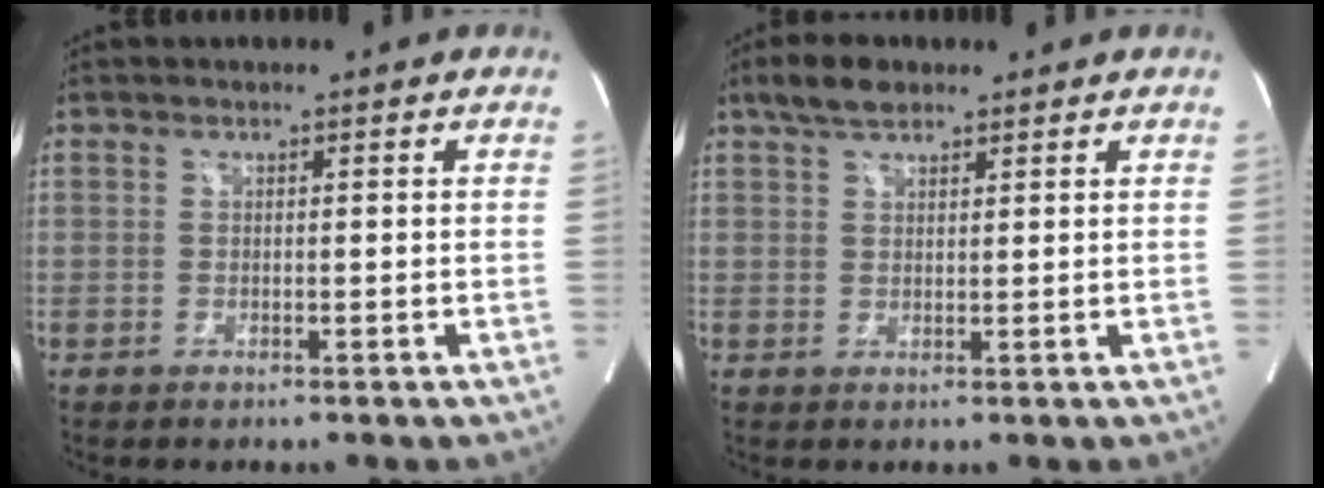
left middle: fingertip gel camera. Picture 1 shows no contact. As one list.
[{"total": 4.4, "force": [3.3, 1.8, 2.4], "torque": [-0.055, 0.015, 0.062]}]